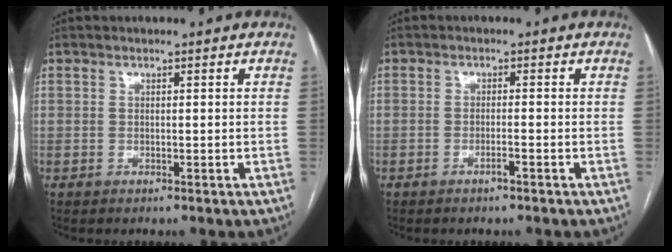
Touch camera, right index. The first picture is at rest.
{"total": 1.4, "force": [-0.8, -0.1, 1.1], "torque": [-0.022, 0.000, -0.016]}